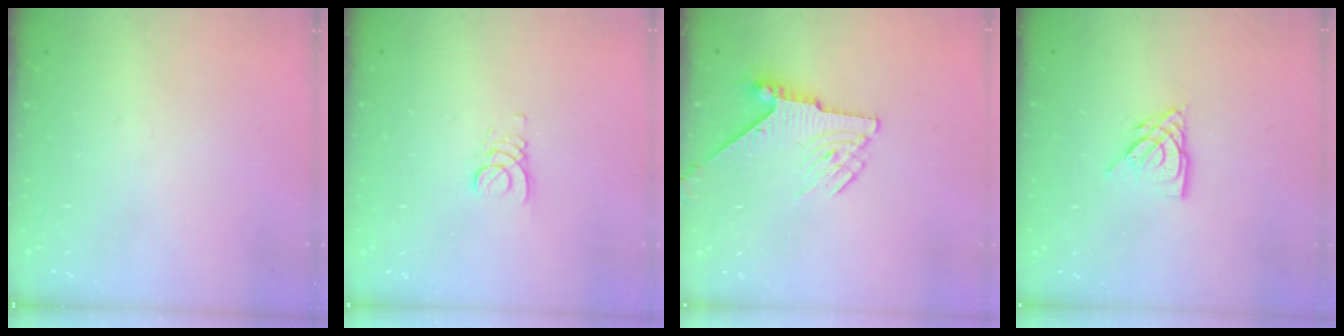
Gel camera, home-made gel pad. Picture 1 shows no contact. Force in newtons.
{"total": 2.2, "press": 2.2, "slide": 0.3}
{"total": 6.8, "press": 6.7, "slide": 0.9}
{"total": 7.6, "press": 7.6, "slide": 0.5}